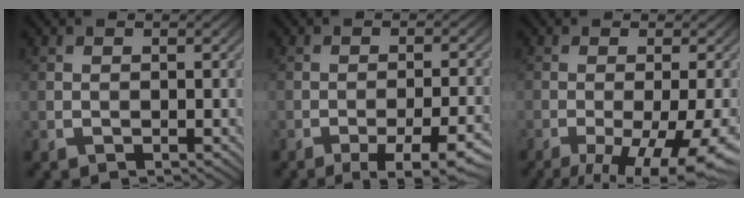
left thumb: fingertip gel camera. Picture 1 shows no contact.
{"total": 8.6, "force": [-5.5, 1.7, 6.5], "torque": [-0.100, 0.005, -0.065]}
{"total": 11.4, "force": [-5.7, 2.9, 9.4], "torque": [-0.136, -0.012, -0.073]}